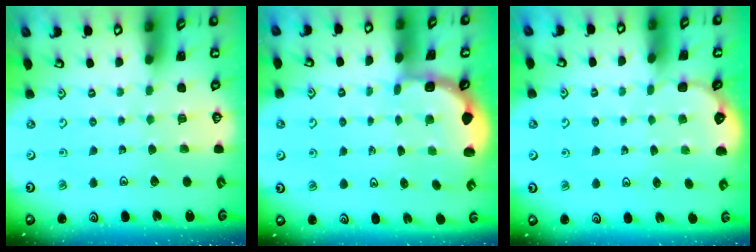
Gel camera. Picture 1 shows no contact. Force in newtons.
{"total": 1.8, "press": 1.4, "slide": 1.1}
{"total": 1.6, "press": 0.9, "slide": 1.3}